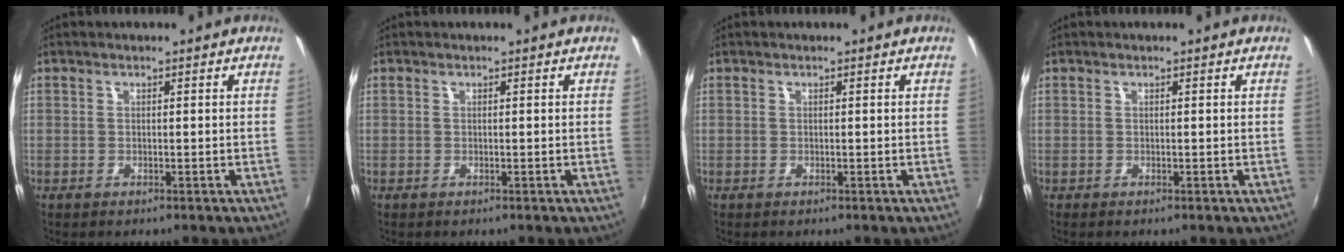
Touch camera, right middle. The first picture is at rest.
{"total": 0.0}
{"total": 0.0}
{"total": 0.0}